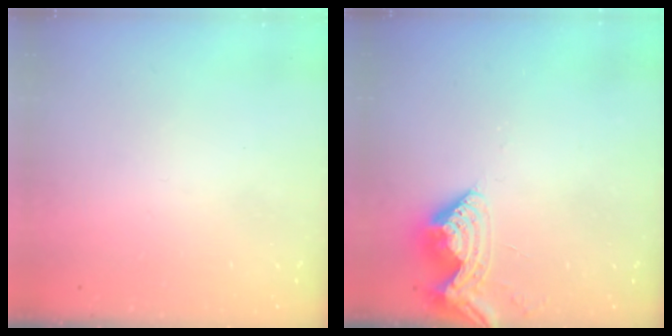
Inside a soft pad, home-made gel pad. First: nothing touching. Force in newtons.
{"total": 9.6, "press": 9.6, "slide": 1.0}